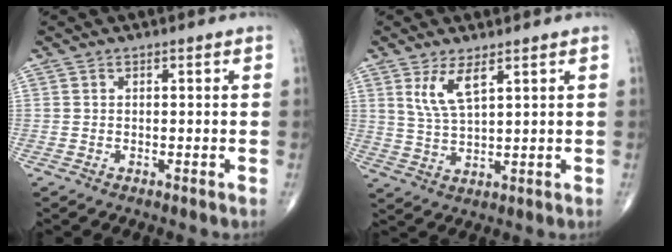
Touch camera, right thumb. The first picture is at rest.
{"total": 5.8, "force": [3.0, 1.7, 4.7], "torque": [-0.096, -0.021, 0.069]}